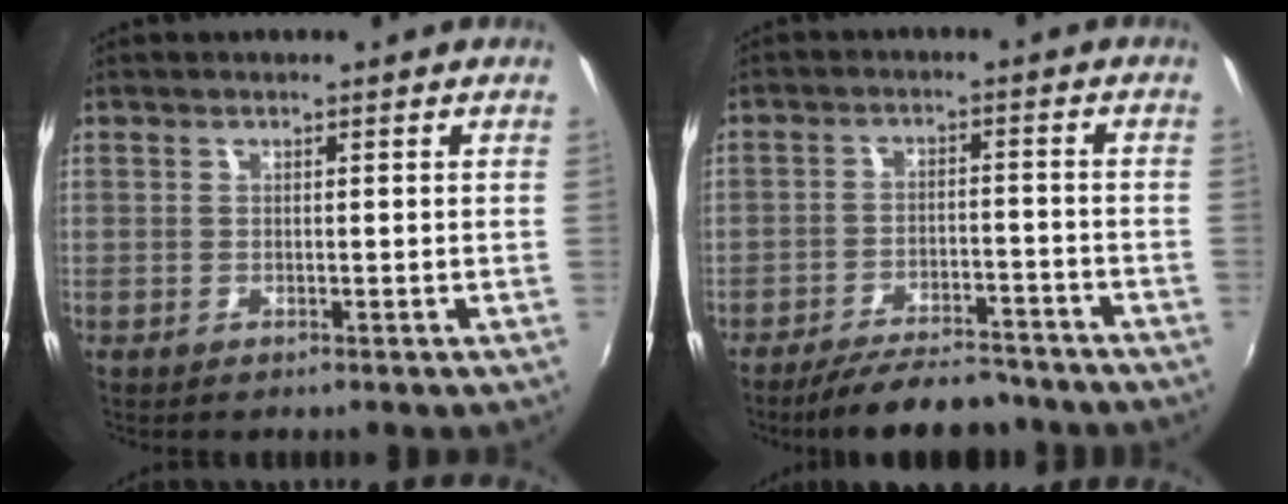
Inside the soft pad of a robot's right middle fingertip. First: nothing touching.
{"total": 12.2, "force": [-10.7, 3.5, 4.8], "torque": [-0.108, 0.003, -0.154]}